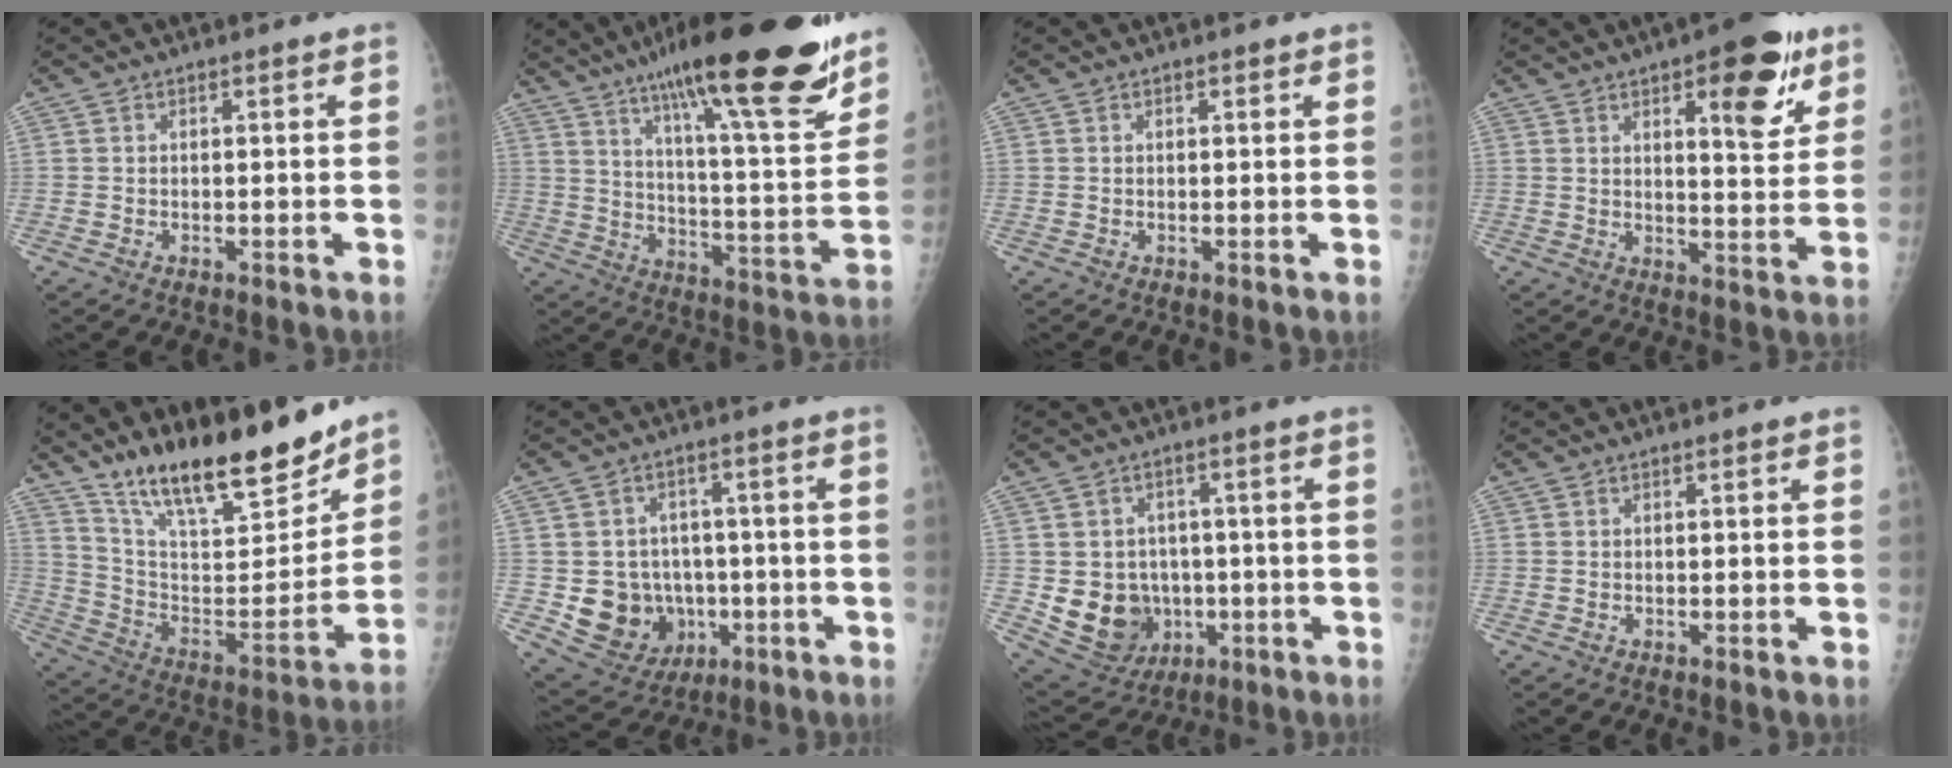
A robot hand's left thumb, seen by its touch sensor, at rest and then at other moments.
{"total": 28.7, "force": [19.5, 5.5, 20.2], "torque": [-0.286, -0.061, 0.295]}
{"total": 0.6, "force": [0.4, 0.4, 0.4], "torque": [-0.003, -0.001, 0.004]}
{"total": 13.9, "force": [7.1, 5.0, 10.8], "torque": [-0.108, -0.032, 0.092]}
{"total": 22.7, "force": [17.8, 6.3, 12.6], "torque": [-0.167, -0.093, 0.304]}
{"total": 12.2, "force": [-1.9, 10.9, 5.2], "torque": [-0.060, 0.012, -0.011]}
{"total": 11.9, "force": [-1.4, 10.5, 5.4], "torque": [-0.063, 0.005, 0.001]}
{"total": 0.0}